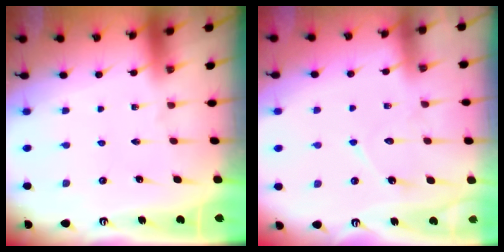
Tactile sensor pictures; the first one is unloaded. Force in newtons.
{"total": 7.8, "press": 7.8, "slide": 0.7}